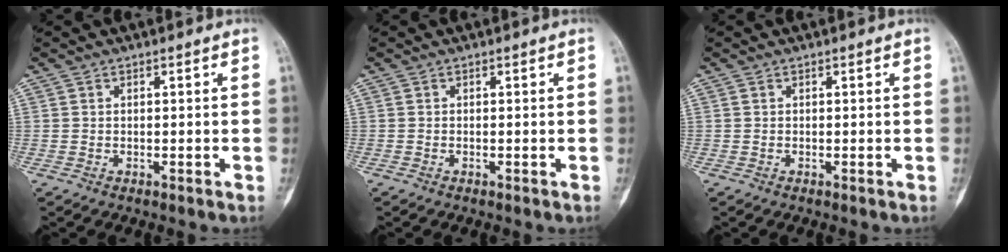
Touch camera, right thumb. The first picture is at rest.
{"total": 0.0}
{"total": 0.0}